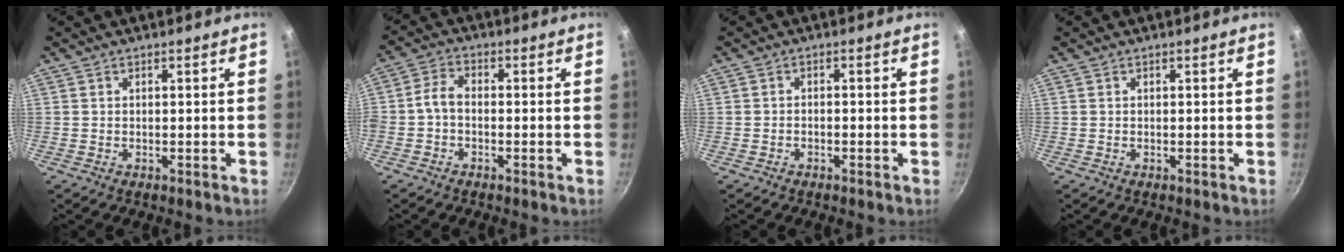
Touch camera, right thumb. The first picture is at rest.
{"total": 3.7, "force": [-1.3, 2.2, 2.6], "torque": [-0.054, 0.025, -0.035]}
{"total": 1.0, "force": [-0.7, 0.4, 0.4], "torque": [-0.011, 0.010, -0.013]}
{"total": 0.0}